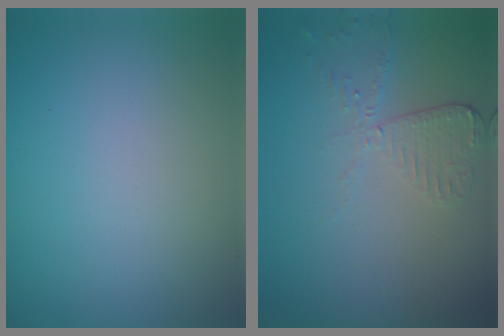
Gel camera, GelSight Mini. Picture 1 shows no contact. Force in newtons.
{"total": 2.5, "press": 2.3, "slide": 1.0}